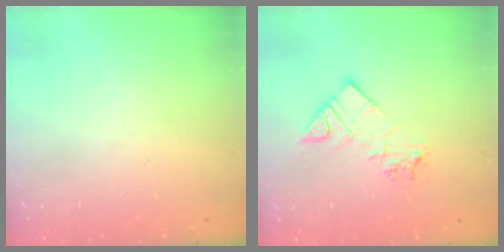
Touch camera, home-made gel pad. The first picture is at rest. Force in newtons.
{"total": 10.5, "press": 10.5, "slide": 1.0}